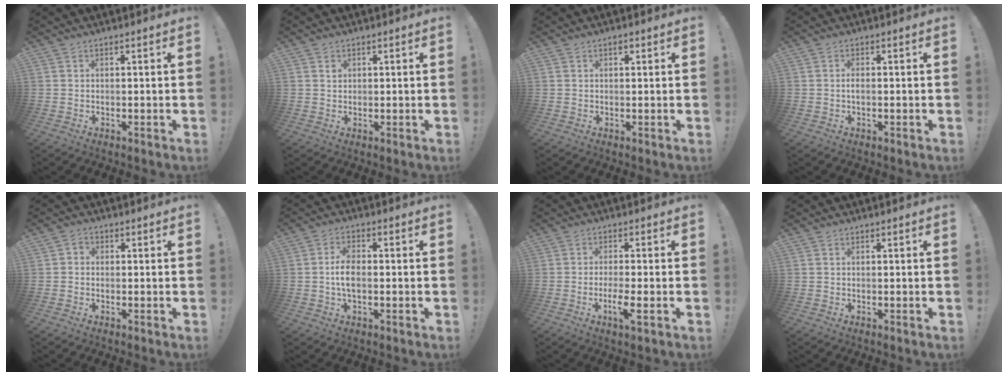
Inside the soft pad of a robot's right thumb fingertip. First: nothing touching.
{"total": 1.1, "force": [0.4, 1.1, 0.1], "torque": [0.012, -0.004, 0.003]}
{"total": 0.8, "force": [0.5, 0.5, 0.5], "torque": [-0.009, 0.000, 0.009]}
{"total": 1.2, "force": [-0.5, 0.5, 1.0], "torque": [-0.022, 0.003, -0.009]}
{"total": 1.6, "force": [-0.6, 1.2, 0.9], "torque": [-0.014, 0.004, -0.011]}
{"total": 6.0, "force": [-0.7, 3.3, 5.0], "torque": [-0.088, 0.004, -0.017]}
{"total": 5.8, "force": [-2.1, 0.5, 5.4], "torque": [-0.096, -0.010, -0.036]}
{"total": 0.0}